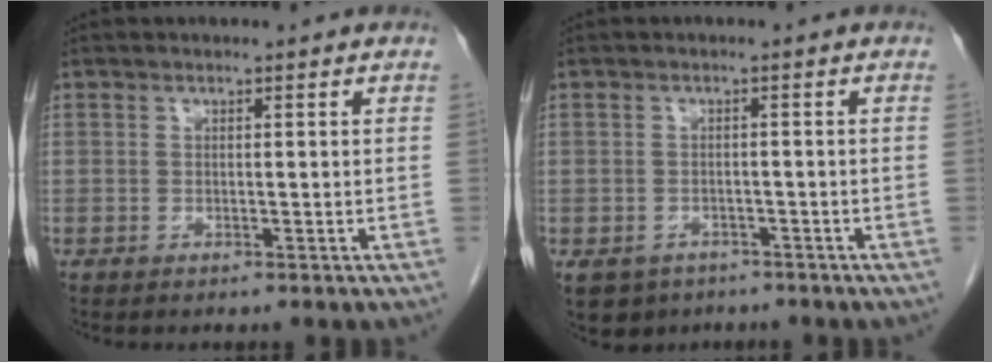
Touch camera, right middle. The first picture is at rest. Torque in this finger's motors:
{"motor_torque": [0.76, -0.49, 0.26, 0.05]}